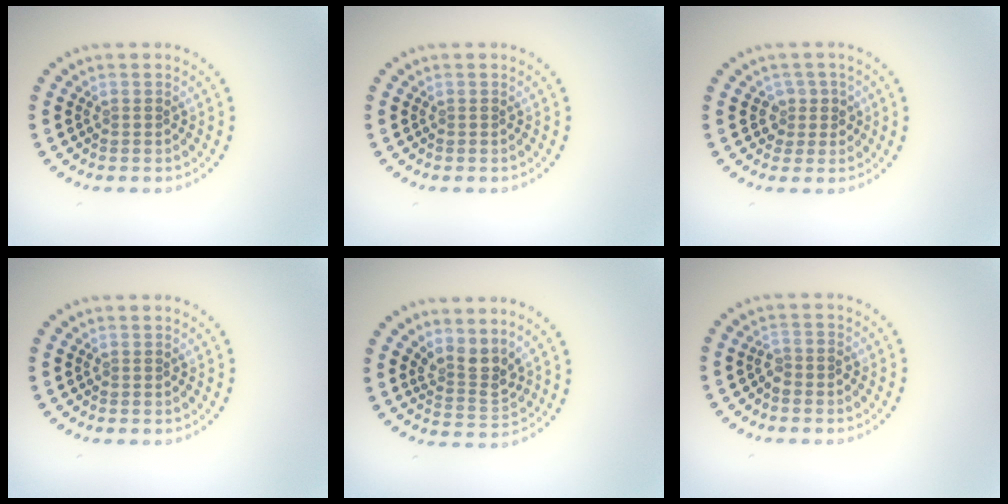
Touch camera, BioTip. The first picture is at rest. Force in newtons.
{"total": 0.0}
{"total": 1.8, "press": 1.4, "slide": 1.1}
{"total": 0.0}
{"total": 2.7, "press": 2.1, "slide": 1.8}
{"total": 1.3, "press": 1.1, "slide": 0.7}